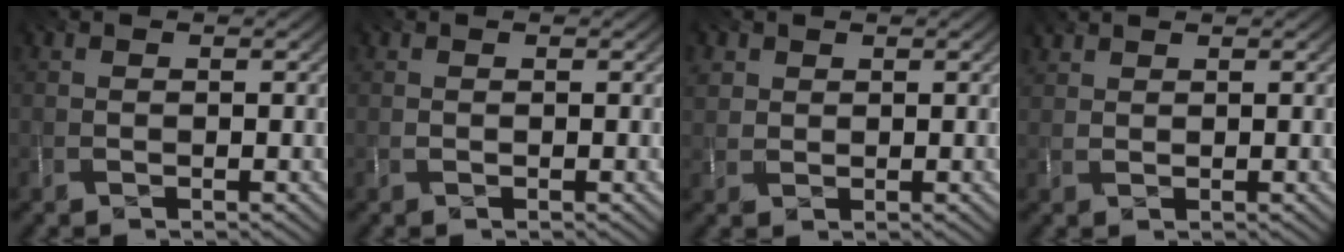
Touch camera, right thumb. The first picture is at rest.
{"total": 0.0}
{"total": 1.9, "force": [1.0, 1.6, 0.3], "torque": [-0.015, -0.005, 0.021]}
{"total": 1.6, "force": [1.4, 0.6, 0.2], "torque": [-0.007, -0.002, 0.029]}